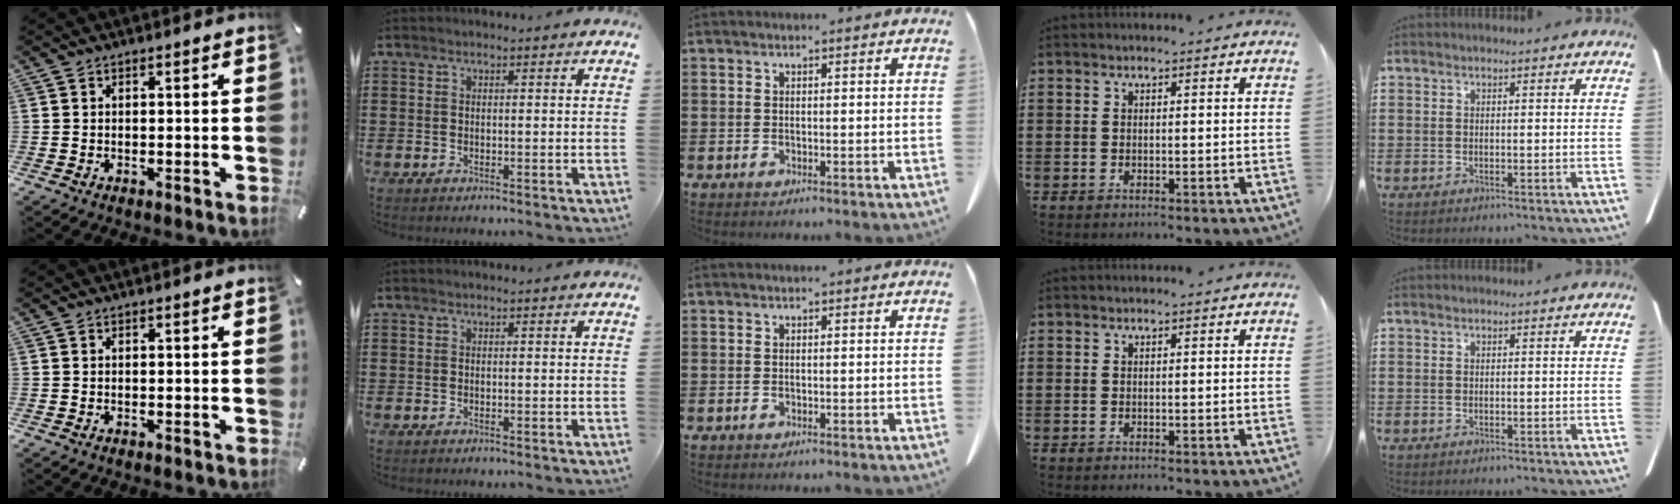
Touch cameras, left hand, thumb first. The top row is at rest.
{}